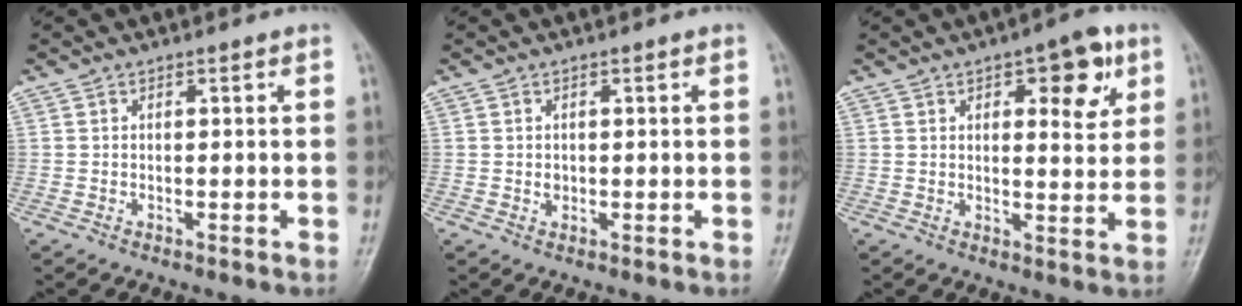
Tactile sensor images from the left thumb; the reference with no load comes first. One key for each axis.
{"total": 1.1, "fx": 0.0, "fy": 1.0, "fz": 0.5, "tx": -0.005, "ty": 0.001, "tz": 0.003}
{"total": 9.2, "fx": 4.1, "fy": 3.9, "fz": 7.2, "tx": -0.063, "ty": -0.014, "tz": 0.049}